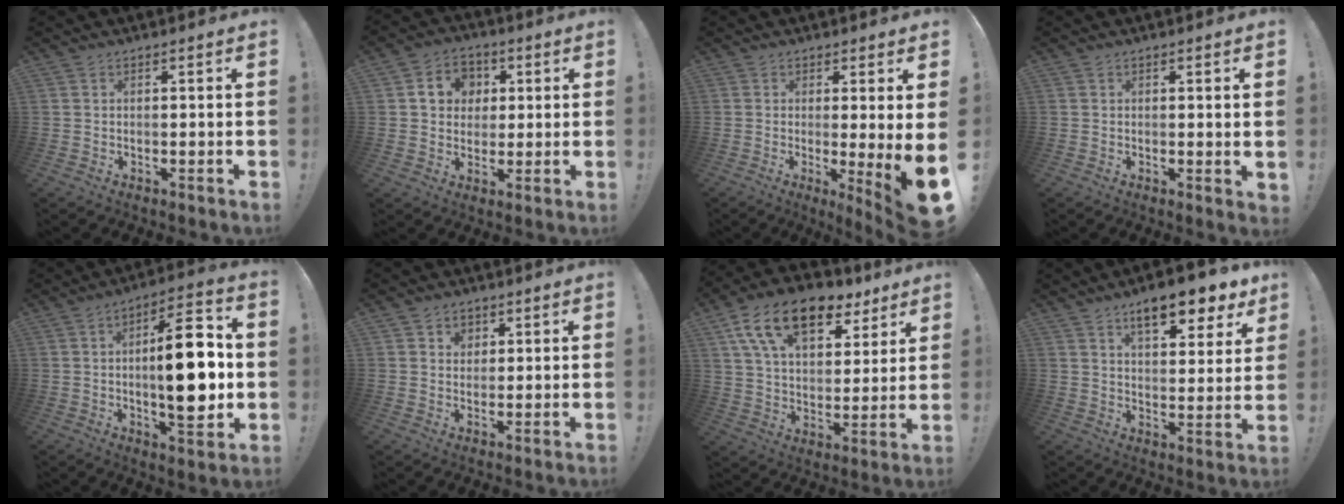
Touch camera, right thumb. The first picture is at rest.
{"total": 9.9, "force": [2.8, 8.6, 4.0], "torque": [-0.062, 0.001, 0.058]}
{"total": 7.4, "force": [0.0, -0.4, 7.4], "torque": [-0.097, -0.025, 0.000]}
{"total": 1.4, "force": [0.9, 0.1, 1.1], "torque": [-0.009, -0.005, 0.013]}
{"total": 19.0, "force": [-0.1, 7.2, 17.6], "torque": [-0.268, 0.003, -0.003]}
{"total": 4.1, "force": [1.9, 3.5, 1.1], "torque": [-0.002, -0.009, 0.031]}
{"total": 18.9, "force": [11.2, 10.2, 11.3], "torque": [-0.192, -0.054, 0.200]}
{"total": 12.6, "force": [8.5, 4.0, 8.4], "torque": [-0.115, -0.057, 0.139]}